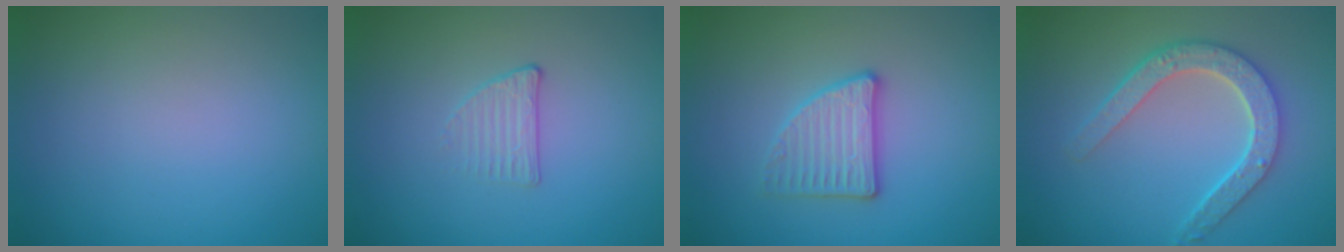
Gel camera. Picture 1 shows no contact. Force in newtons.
{"total": 1.3, "press": 0.8, "slide": 1.0}
{"total": 2.9, "press": 2.8, "slide": 0.7}
{"total": 4.7, "press": 3.7, "slide": 2.9}